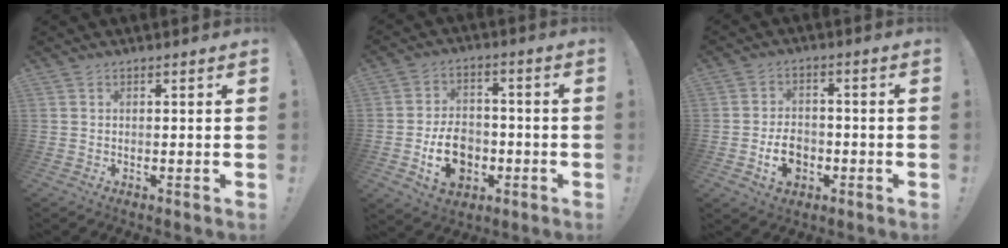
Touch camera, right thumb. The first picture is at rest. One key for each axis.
{"total": 12.8, "fx": -3.6, "fy": 9.7, "fz": 7.5, "tx": -0.110, "ty": 0.025, "tz": -0.055}
{"total": 8.1, "fx": -2.5, "fy": 6.2, "fz": 4.6, "tx": -0.062, "ty": 0.009, "tz": -0.045}